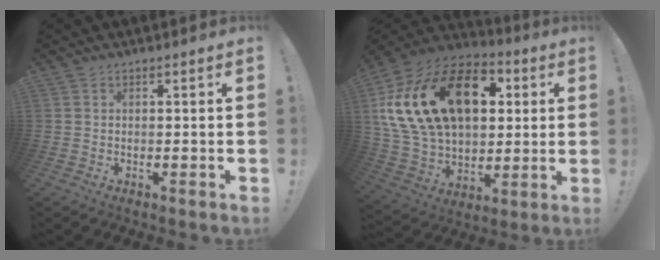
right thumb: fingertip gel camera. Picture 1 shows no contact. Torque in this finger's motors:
{"motor_torque": [1.93, 2.70, 2.08, 0.69, 0.67]}